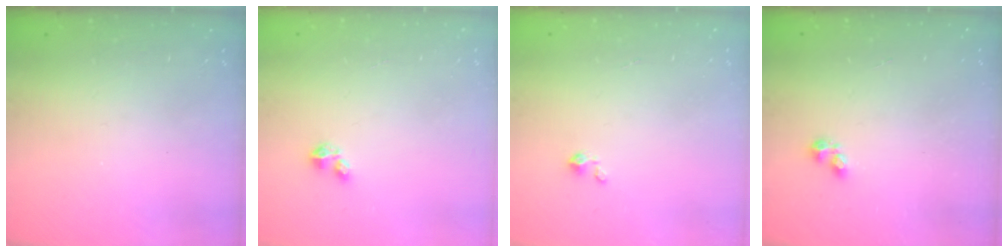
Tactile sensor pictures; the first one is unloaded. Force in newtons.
{"total": 2.7, "press": 2.7, "slide": 0.4}
{"total": 2.3, "press": 2.2, "slide": 0.3}
{"total": 3.4, "press": 3.3, "slide": 0.5}